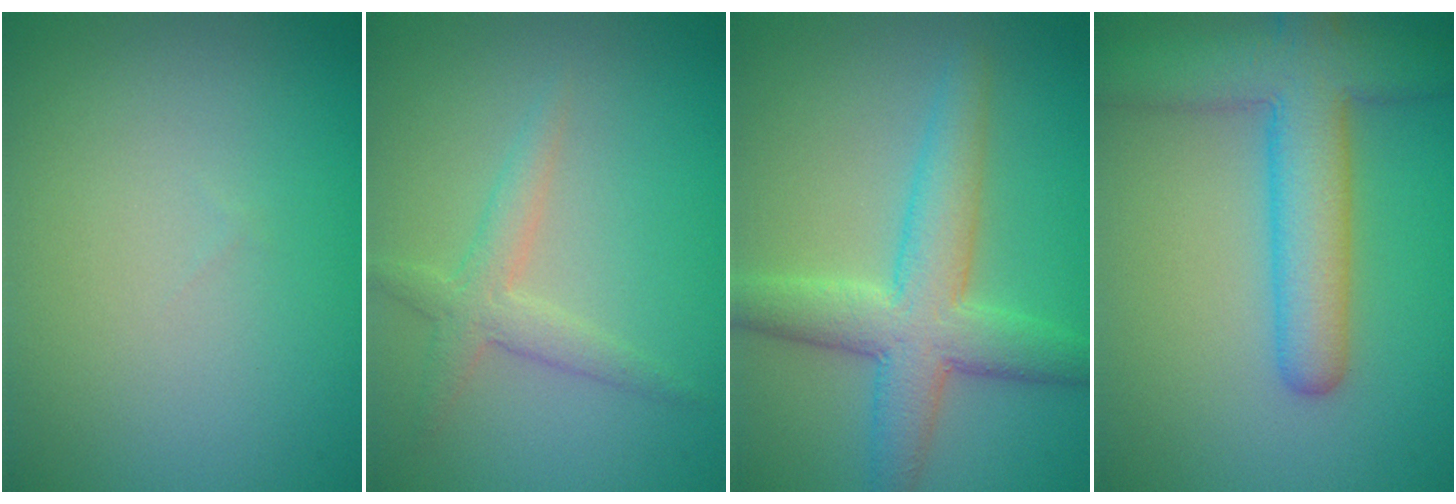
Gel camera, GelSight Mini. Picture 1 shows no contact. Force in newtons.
{"total": 2.4, "press": 2.4, "slide": 0.1}
{"total": 6.2, "press": 6.2, "slide": 0.1}
{"total": 7.4, "press": 7.4, "slide": 0.4}